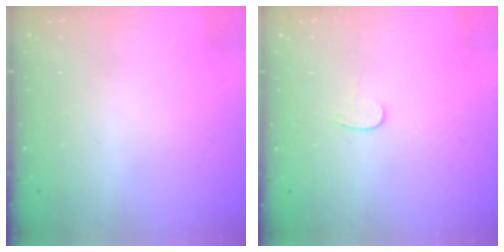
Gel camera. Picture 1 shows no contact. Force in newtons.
{"total": 3.5, "press": 3.5, "slide": 0.4}